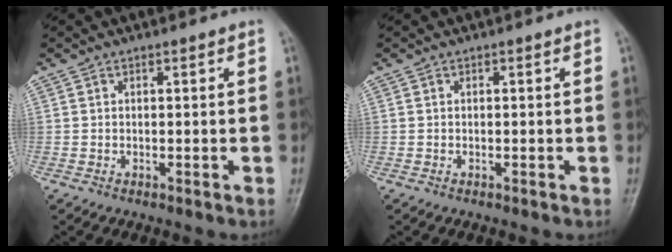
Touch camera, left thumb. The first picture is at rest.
{"total": 0.0}